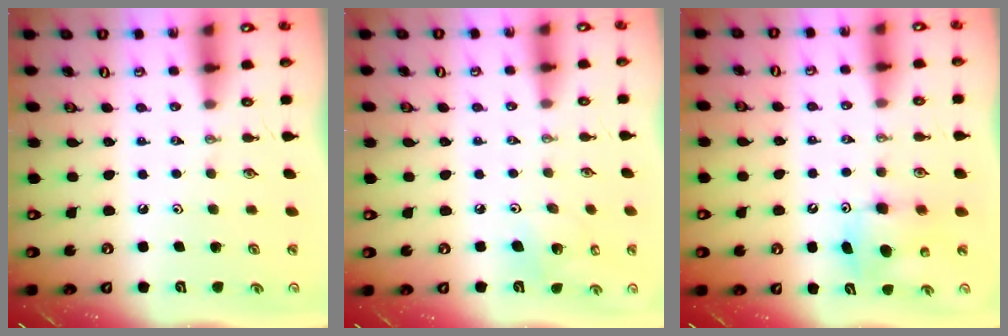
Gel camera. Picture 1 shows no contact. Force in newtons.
{"total": 6.4, "press": 6.3, "slide": 1.1}
{"total": 9.6, "press": 9.6, "slide": 0.4}